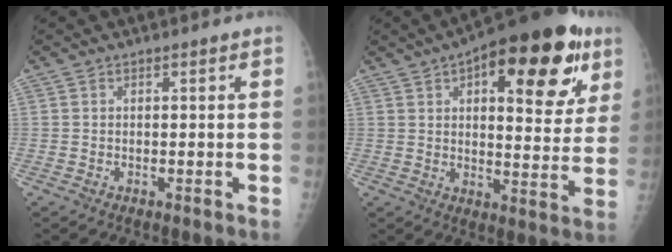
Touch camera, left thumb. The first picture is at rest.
{"total": 23.9, "force": [10.8, 10.0, 18.9], "torque": [-0.221, -0.008, 0.147]}